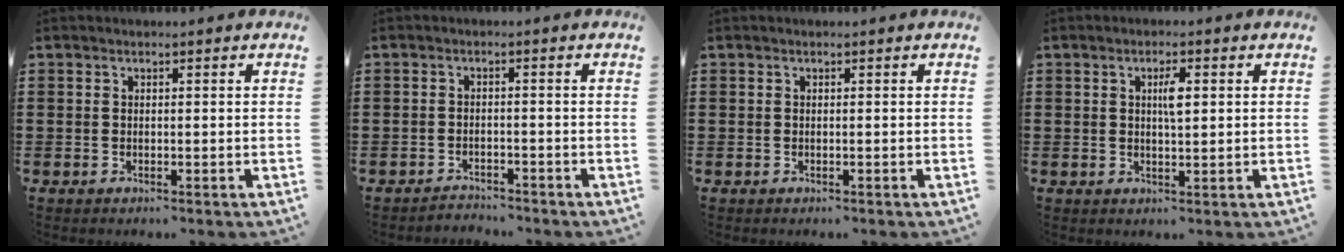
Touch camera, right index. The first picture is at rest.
{"total": 2.0, "force": [-2.0, 0.2, -0.2], "torque": [-0.004, 0.002, -0.043]}
{"total": 0.0}
{"total": 3.2, "force": [0.7, 0.9, 3.0], "torque": [-0.053, 0.003, 0.007]}